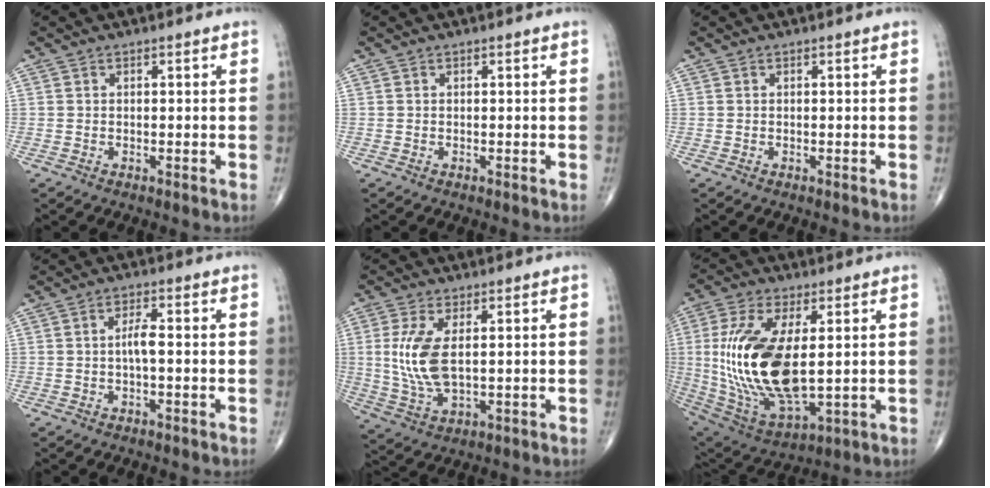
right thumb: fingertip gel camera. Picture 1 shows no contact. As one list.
[{"total": 0.0}, {"total": 0.0}, {"total": 2.7, "force": [-0.3, 0.6, 2.7], "torque": [-0.051, 0.008, -0.007]}, {"total": 9.5, "force": [1.2, 4.3, 8.3], "torque": [-0.183, -0.010, 0.033]}, {"total": 21.7, "force": [1.4, 9.9, 19.3], "torque": [-0.400, -0.020, 0.041]}]